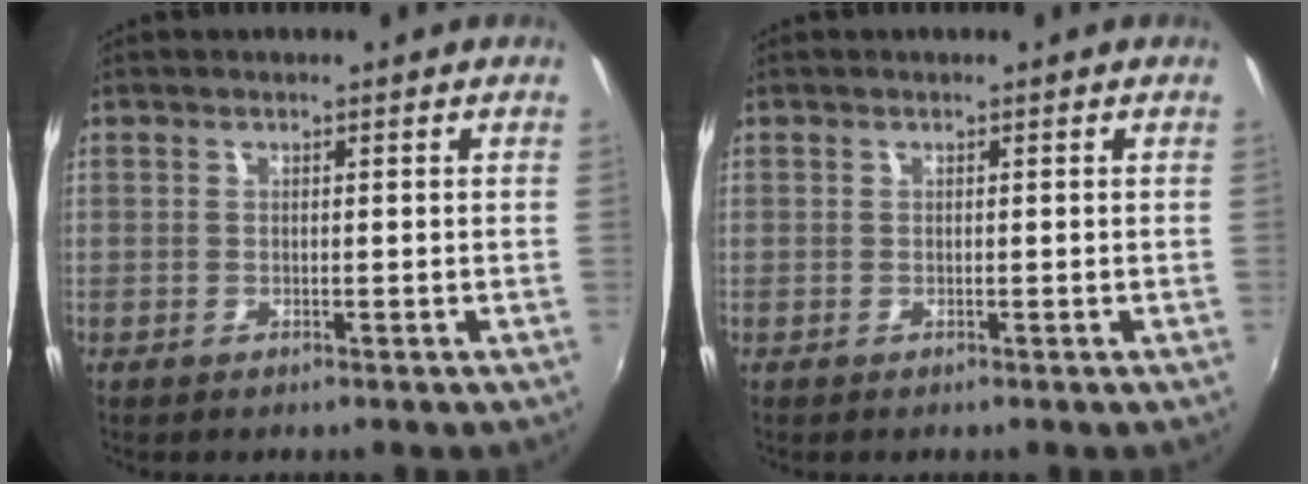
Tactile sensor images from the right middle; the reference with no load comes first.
{"total": 0.0}